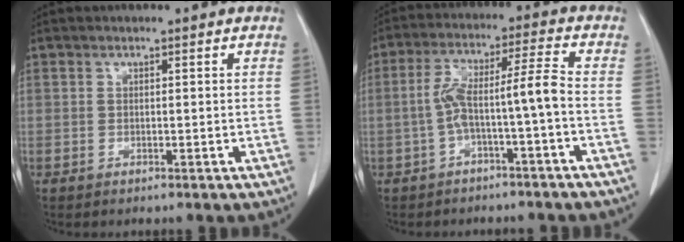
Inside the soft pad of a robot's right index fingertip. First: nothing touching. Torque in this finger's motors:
{"motor_torque": [1.06, -0.41, 0.52, 0.13]}